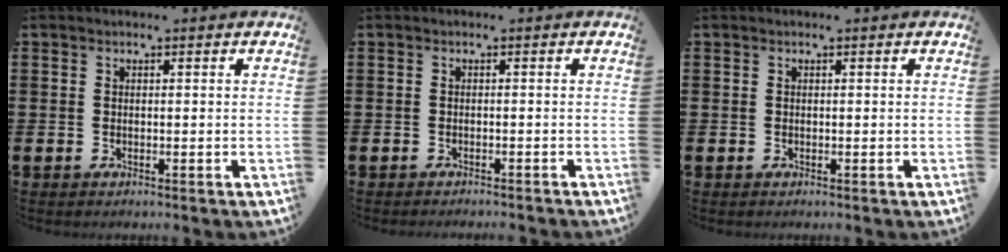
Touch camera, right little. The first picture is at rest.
{"total": 0.6, "force": [-0.6, -0.2, -0.1], "torque": [0.002, -0.002, -0.012]}
{"total": 0.0}